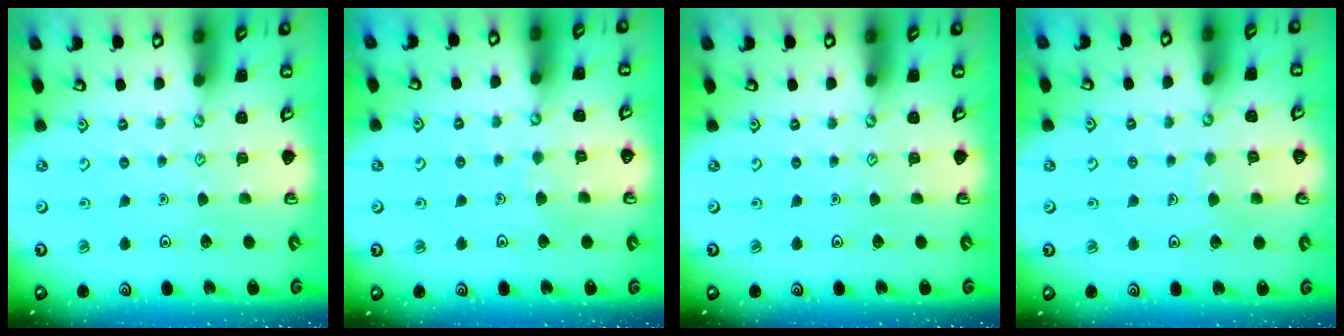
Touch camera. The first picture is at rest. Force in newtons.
{"total": 3.8, "press": 3.8, "slide": 0.2}
{"total": 0.0}
{"total": 3.9, "press": 3.9, "slide": 0.4}